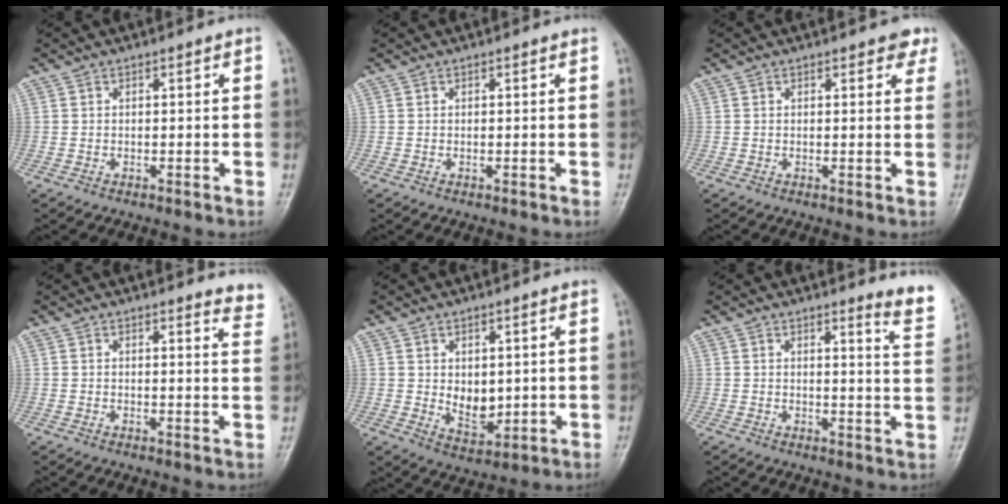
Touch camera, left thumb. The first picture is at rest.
{"total": 0.0}
{"total": 2.9, "force": [2.0, 1.3, 1.6], "torque": [0.005, -0.005, 0.018]}
{"total": 4.9, "force": [4.8, 0.9, 0.7], "torque": [0.010, -0.035, 0.027]}
{"total": 6.0, "force": [0.8, 4.0, 4.4], "torque": [-0.050, -0.018, 0.029]}
{"total": 5.7, "force": [5.0, 0.0, 2.6], "torque": [-0.024, -0.055, 0.044]}